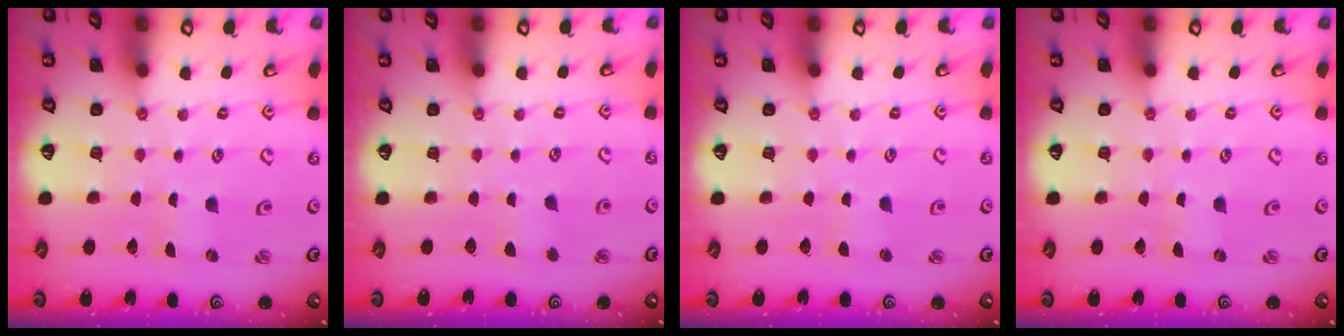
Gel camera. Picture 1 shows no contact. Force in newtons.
{"total": 2.6, "press": 2.5, "slide": 0.6}
{"total": 2.1, "press": 2.1, "slide": 0.3}
{"total": 0.0}